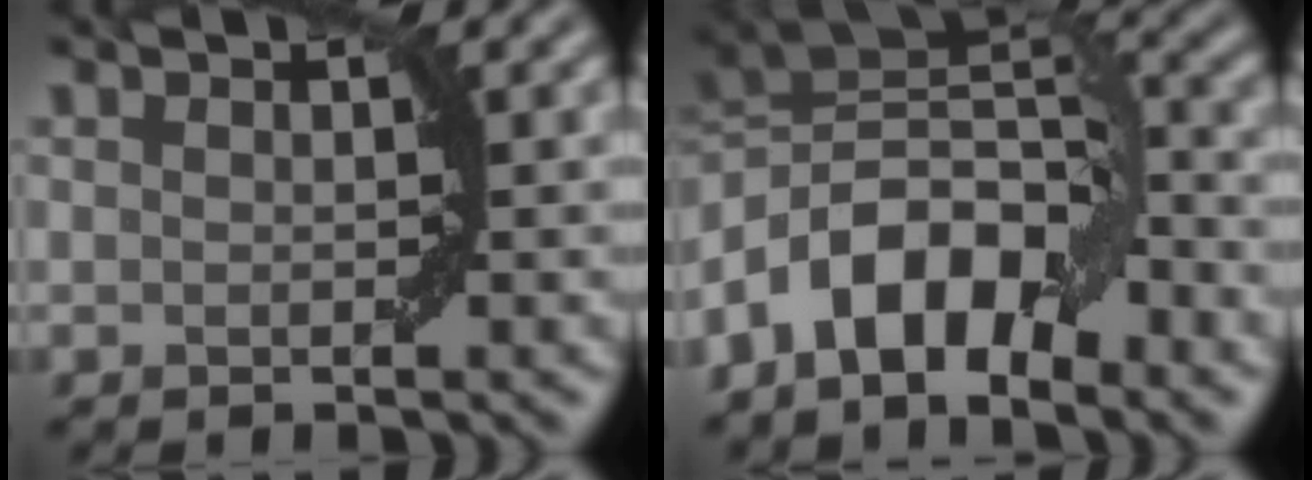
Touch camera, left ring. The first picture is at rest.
{"total": 9.5, "force": [-4.4, 4.8, 7.0], "torque": [-0.111, 0.018, -0.091]}